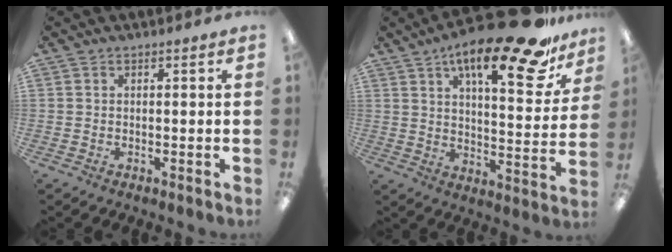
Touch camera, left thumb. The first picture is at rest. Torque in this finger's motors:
{"motor_torque": [1.34, 1.35, 1.46, -1.32, 0.09]}